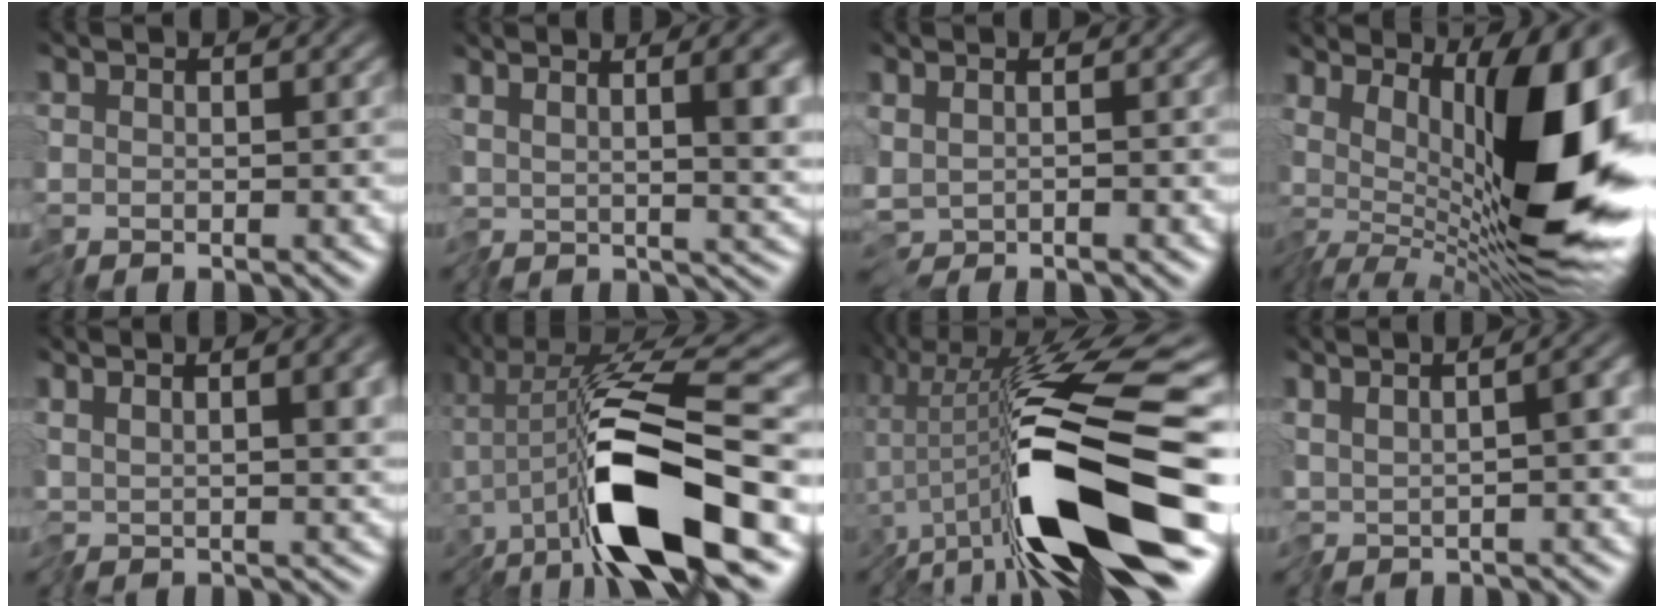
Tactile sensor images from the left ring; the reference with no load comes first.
{"total": 7.0, "force": [2.0, 2.2, 6.4], "torque": [-0.090, 0.001, 0.037]}
{"total": 1.7, "force": [-0.2, 0.9, 1.5], "torque": [-0.026, -0.001, 0.003]}
{"total": 15.9, "force": [2.4, 6.0, 14.5], "torque": [-0.189, 0.010, 0.035]}
{"total": 6.2, "force": [2.0, 1.9, 5.6], "torque": [-0.095, 0.003, 0.034]}
{"total": 11.5, "force": [-4.2, 1.8, 10.5], "torque": [-0.179, 0.009, -0.087]}
{"total": 14.3, "force": [-5.7, 2.8, 12.8], "torque": [-0.216, 0.009, -0.102]}
{"total": 4.9, "force": [0.4, 1.4, 4.7], "torque": [-0.072, 0.011, 0.007]}